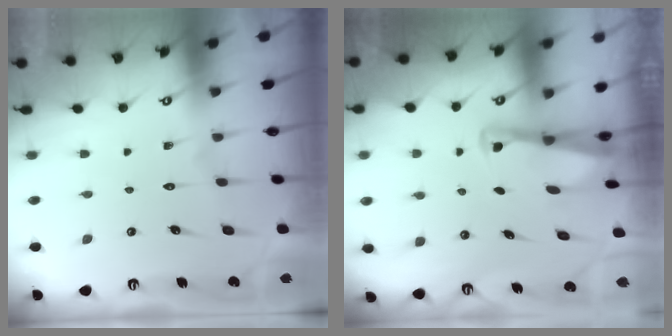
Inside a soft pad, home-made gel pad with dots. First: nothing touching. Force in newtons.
{"total": 3.1, "press": 3.1, "slide": 0.3}